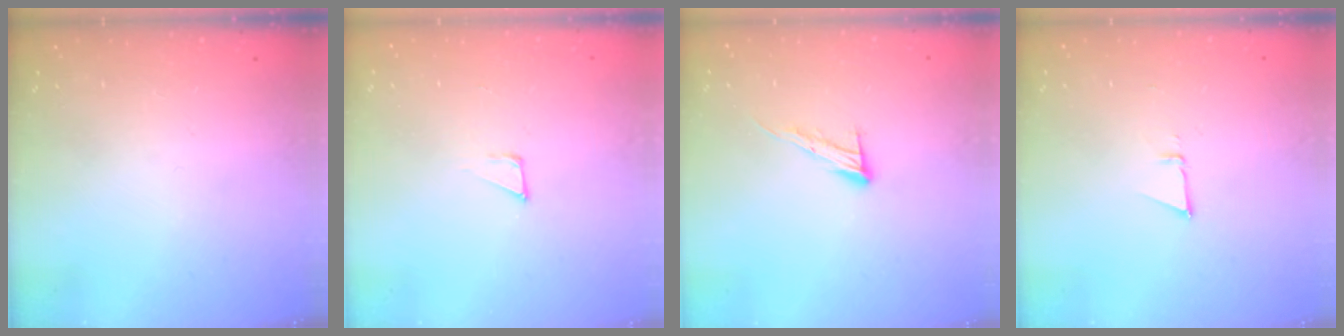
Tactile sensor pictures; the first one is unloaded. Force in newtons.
{"total": 4.2, "press": 4.2, "slide": 0.4}
{"total": 8.8, "press": 8.7, "slide": 0.2}
{"total": 3.0, "press": 2.9, "slide": 0.8}